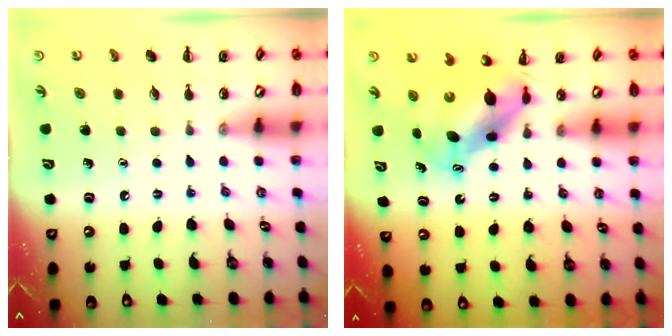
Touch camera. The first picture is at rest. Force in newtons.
{"total": 7.3, "press": 7.0, "slide": 2.0}